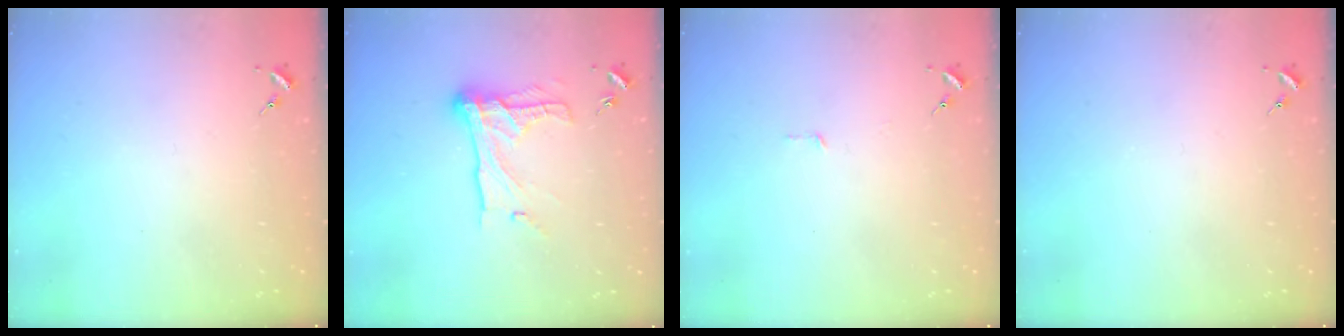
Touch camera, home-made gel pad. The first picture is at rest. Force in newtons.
{"total": 15.8, "press": 15.8, "slide": 1.2}
{"total": 2.8, "press": 2.8, "slide": 0.2}
{"total": 0.0}